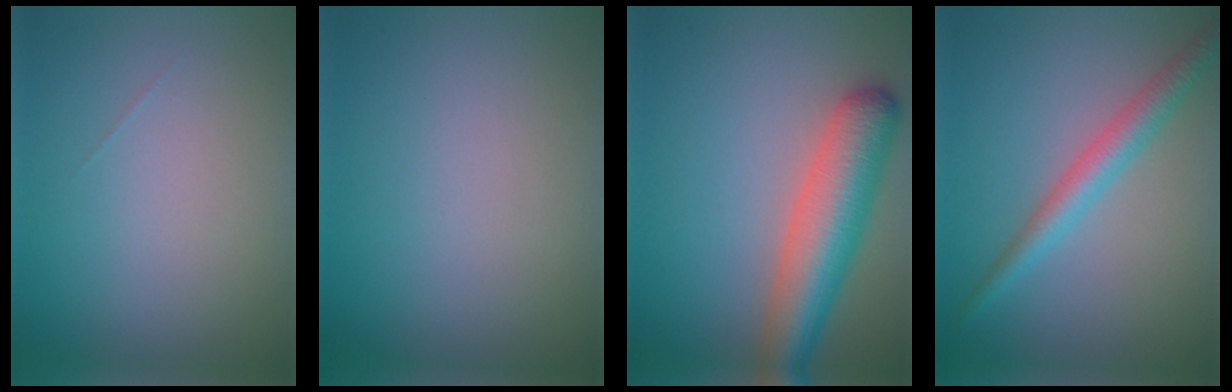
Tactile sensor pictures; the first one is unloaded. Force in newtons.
{"total": 0.0}
{"total": 7.0, "press": 7.0, "slide": 0.4}
{"total": 3.3, "press": 3.3, "slide": 0.0}